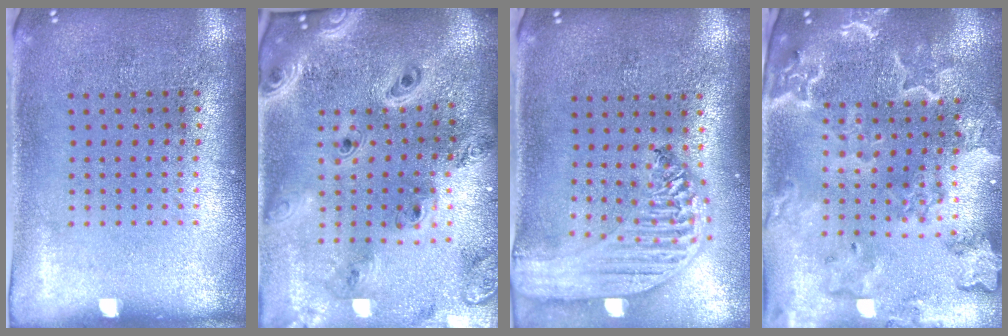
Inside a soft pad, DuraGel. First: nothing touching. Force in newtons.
{"total": 3.1, "press": 2.6, "slide": 1.8}
{"total": 2.9, "press": 2.3, "slide": 1.7}
{"total": 3.6, "press": 3.1, "slide": 1.7}